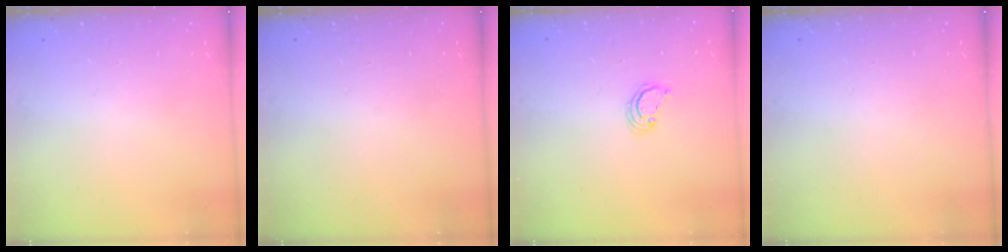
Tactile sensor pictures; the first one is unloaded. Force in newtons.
{"total": 0.0}
{"total": 2.6, "press": 2.6, "slide": 0.2}
{"total": 0.0}